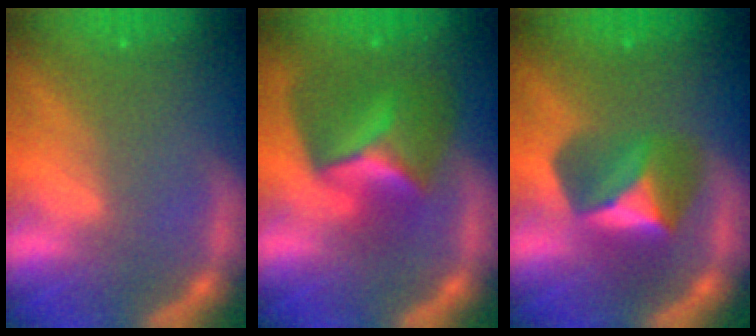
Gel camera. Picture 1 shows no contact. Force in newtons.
{"total": 6.9}
{"total": 5.4}